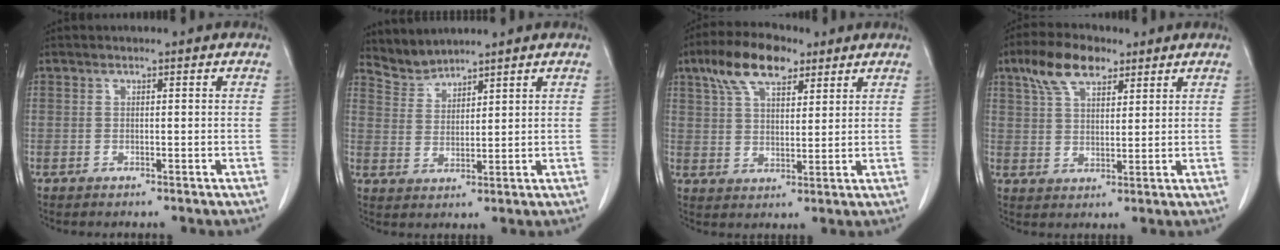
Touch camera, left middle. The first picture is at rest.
{"total": 3.8, "force": [3.7, -0.1, -0.8], "torque": [0.012, 0.000, 0.084]}
{"total": 10.1, "force": [6.3, 4.0, 6.8], "torque": [-0.132, 0.023, 0.116]}
{"total": 8.1, "force": [5.2, 3.5, 5.2], "torque": [-0.104, 0.020, 0.098]}